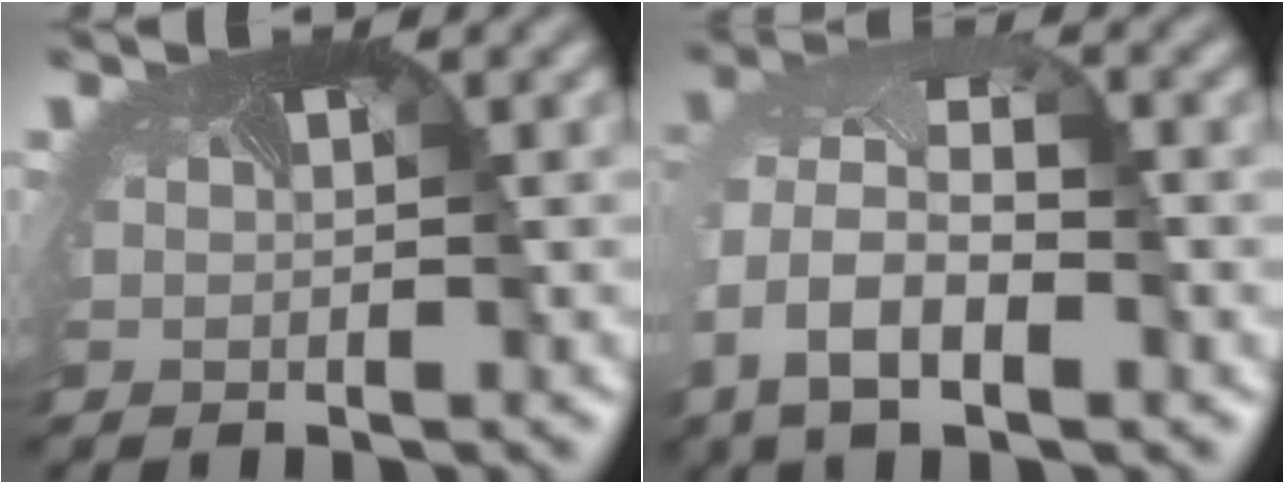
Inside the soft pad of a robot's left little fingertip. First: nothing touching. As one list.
[{"total": 10.5, "force": [-2.3, 6.5, 7.9], "torque": [-0.168, -0.020, -0.026]}]